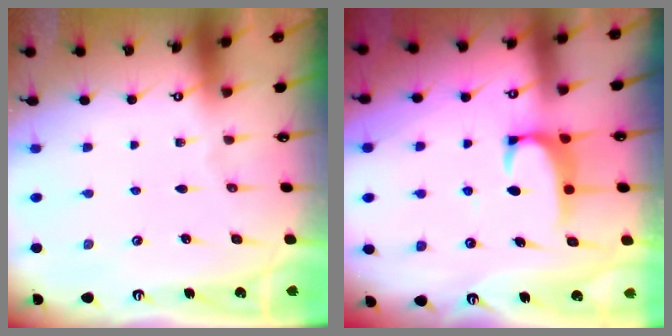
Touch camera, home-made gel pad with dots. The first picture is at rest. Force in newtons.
{"total": 2.0, "press": 2.0, "slide": 0.3}